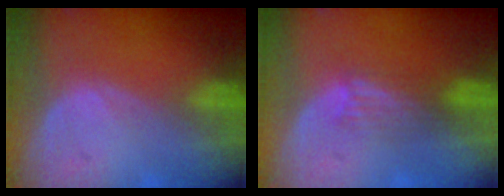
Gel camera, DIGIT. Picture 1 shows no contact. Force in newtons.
{"total": 3.1, "press": 2.9, "slide": 1.1}